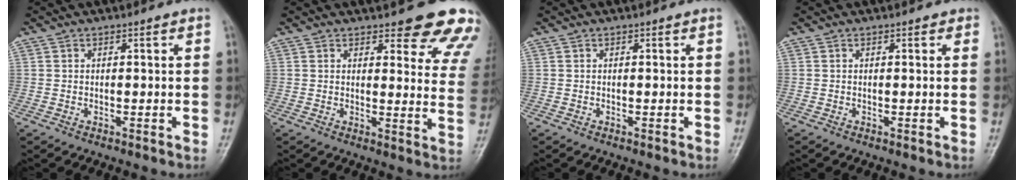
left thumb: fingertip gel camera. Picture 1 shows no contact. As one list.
[{"total": 14.7, "force": [12.3, 4.5, 6.6], "torque": [-0.027, -0.074, 0.118]}, {"total": 0.0}, {"total": 0.9, "force": [0.5, 0.5, 0.5], "torque": [-0.001, -0.001, 0.001]}]